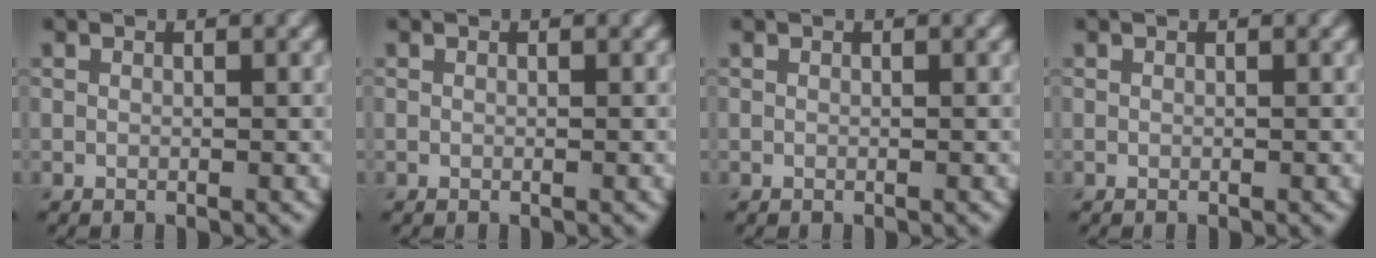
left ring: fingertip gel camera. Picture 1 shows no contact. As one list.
[{"total": 0.0}, {"total": 0.0}, {"total": 0.0}]